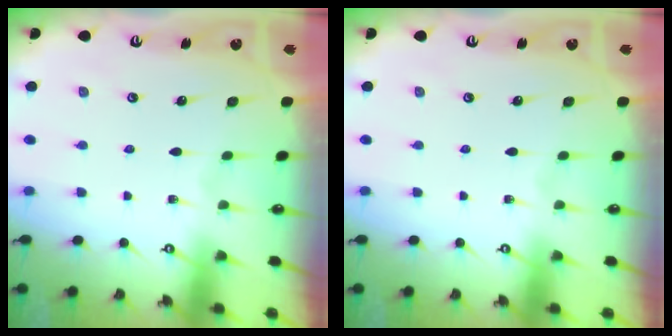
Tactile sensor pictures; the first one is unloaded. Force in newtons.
{"total": 0.0}